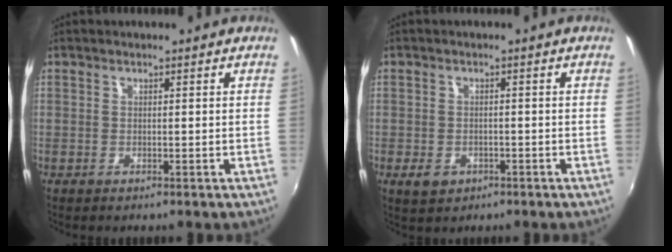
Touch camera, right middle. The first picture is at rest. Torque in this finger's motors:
{"motor_torque": [0.63, -0.38, 0.03, 0.02]}